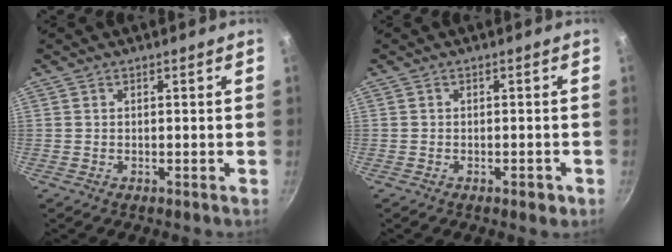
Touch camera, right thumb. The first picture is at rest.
{"total": 1.8, "force": [-1.1, 0.8, 1.3], "torque": [-0.014, 0.002, -0.016]}